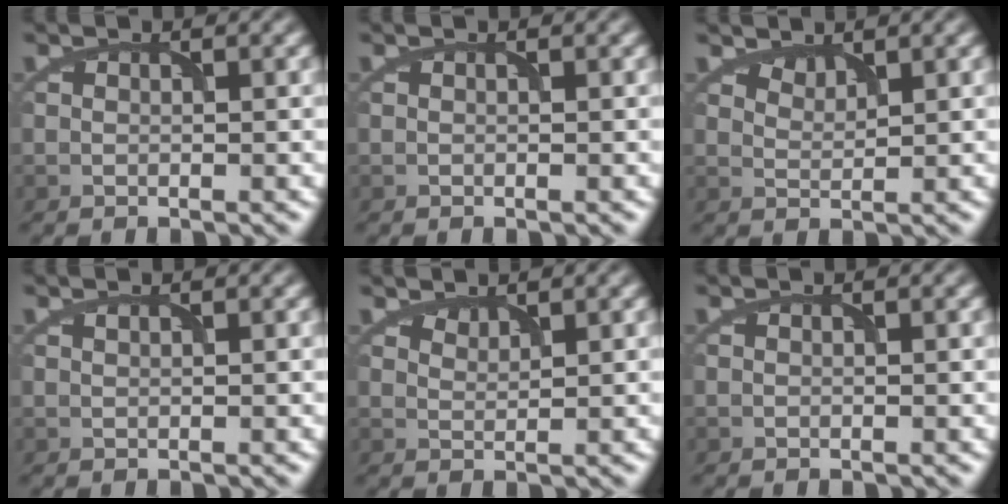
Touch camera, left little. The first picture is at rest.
{"total": 0.0}
{"total": 1.3, "force": [1.2, 0.3, 0.2], "torque": [-0.003, -0.004, 0.030]}
{"total": 0.0}
{"total": 1.0, "force": [0.9, 0.1, 0.0], "torque": [-0.002, -0.001, 0.024]}
{"total": 0.0}